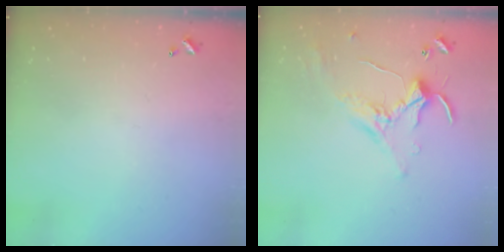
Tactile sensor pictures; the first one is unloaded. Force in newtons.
{"total": 1.0, "press": 0.5, "slide": 0.8}